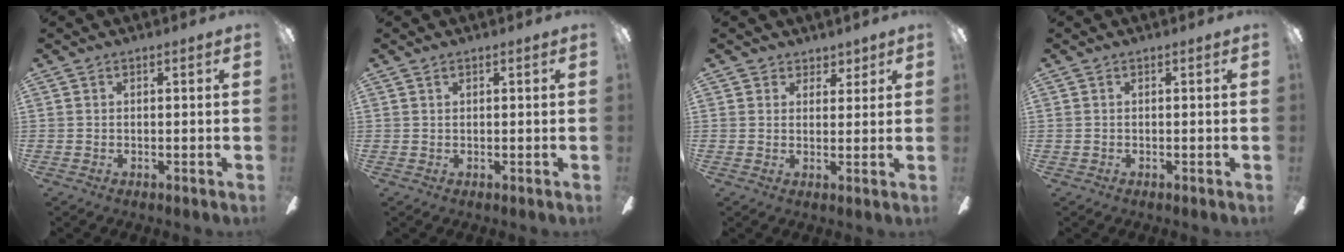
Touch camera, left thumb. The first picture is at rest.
{"total": 0.7, "force": [0.4, 0.4, 0.4], "torque": [-0.010, 0.004, 0.007]}
{"total": 3.8, "force": [2.7, 2.6, -0.3], "torque": [0.017, -0.012, 0.047]}
{"total": 0.0}